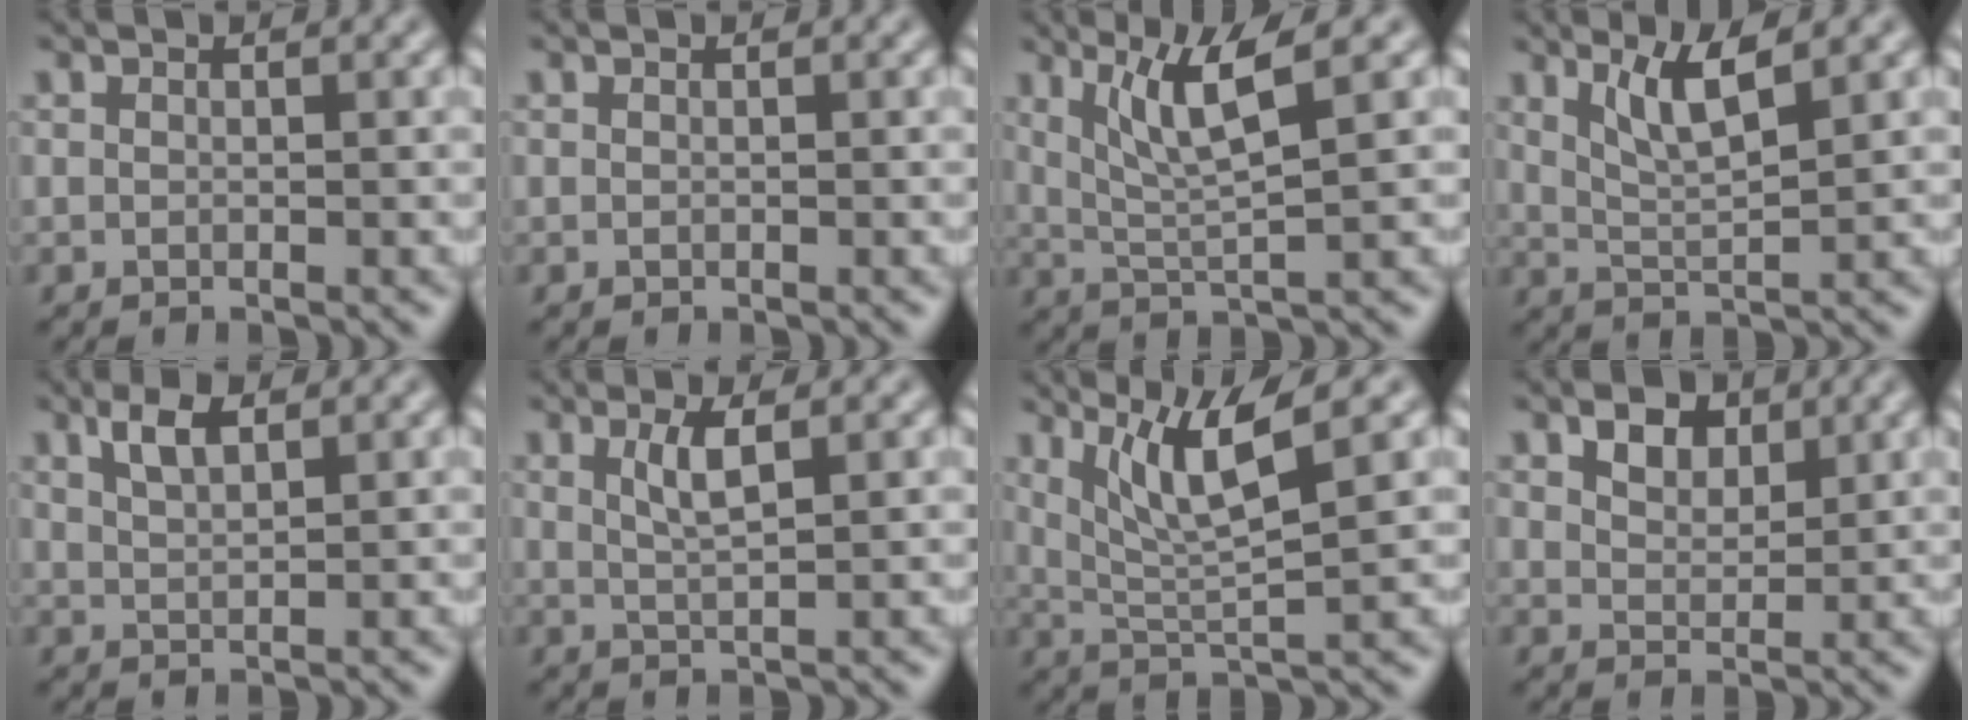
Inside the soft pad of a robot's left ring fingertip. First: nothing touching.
{"total": 0.0}
{"total": 5.1, "force": [2.2, 0.7, 4.6], "torque": [-0.093, -0.003, 0.048]}
{"total": 3.8, "force": [2.2, 0.7, 3.0], "torque": [-0.056, -0.005, 0.046]}
{"total": 2.6, "force": [1.6, 0.9, 1.8], "torque": [-0.037, 0.002, 0.032]}
{"total": 2.4, "force": [1.0, 0.6, 2.1], "torque": [-0.040, -0.002, 0.018]}
{"total": 5.8, "force": [2.8, 0.9, 5.0], "torque": [-0.098, -0.004, 0.057]}
{"total": 2.9, "force": [1.9, 1.6, 1.5], "torque": [-0.033, 0.003, 0.031]}